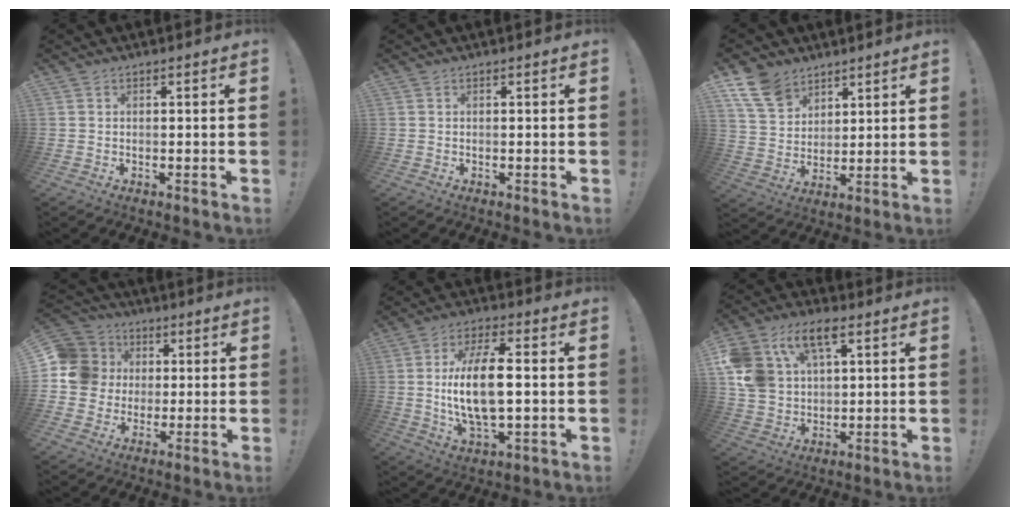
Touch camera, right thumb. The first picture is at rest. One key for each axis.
{"total": 0.0}
{"total": 11.7, "fx": 7.7, "fy": 7.5, "fz": 4.6, "tx": -0.090, "ty": -0.039, "tz": 0.154}
{"total": 12.5, "fx": 1.1, "fy": 11.7, "fz": 4.4, "tx": -0.079, "ty": 0.009, "tz": 0.028}
{"total": 15.9, "fx": 0.3, "fy": 6.5, "fz": 14.5, "tx": -0.286, "ty": -0.001, "tz": -0.004}
{"total": 15.2, "fx": 6.8, "fy": 10.3, "fz": 8.8, "tx": -0.180, "ty": -0.018, "tz": 0.130}